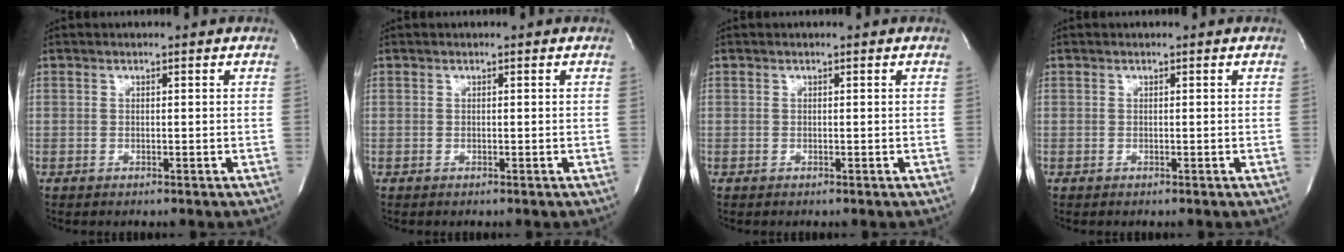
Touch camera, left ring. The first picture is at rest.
{"total": 0.0}
{"total": 0.0}
{"total": 0.0}